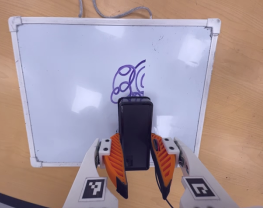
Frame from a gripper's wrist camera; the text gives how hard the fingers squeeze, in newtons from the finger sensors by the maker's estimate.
{"total": 8.1, "left": 6.7, "right": 9.6}